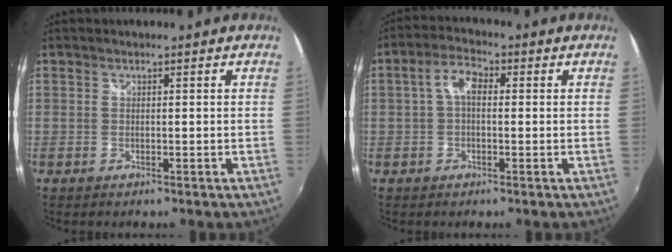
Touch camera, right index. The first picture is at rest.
{"total": 4.6, "force": [0.3, 2.6, 3.8], "torque": [-0.073, 0.017, 0.004]}